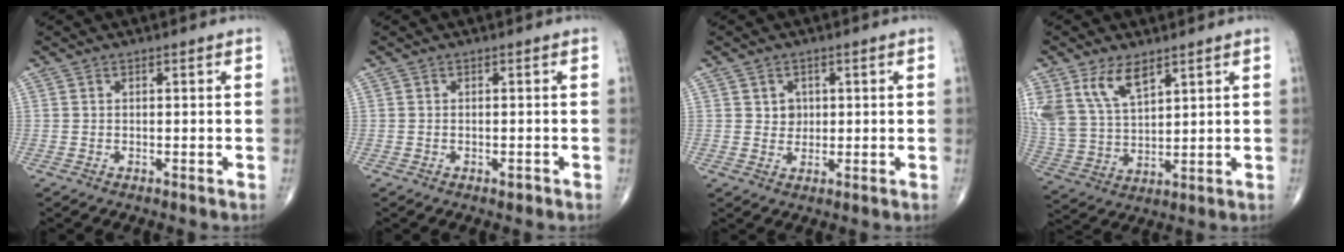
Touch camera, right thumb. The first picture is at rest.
{"total": 0.8, "force": [-0.5, 0.4, 0.5], "torque": [-0.009, 0.001, -0.007]}
{"total": 2.7, "force": [0.7, 2.4, 1.1], "torque": [-0.001, -0.002, 0.011]}
{"total": 11.5, "force": [6.7, 5.9, 7.3], "torque": [-0.138, -0.020, 0.147]}